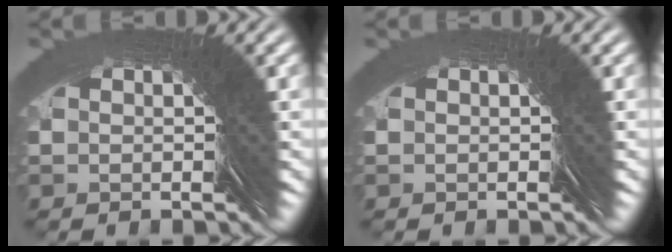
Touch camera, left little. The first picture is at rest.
{"total": 0.0}